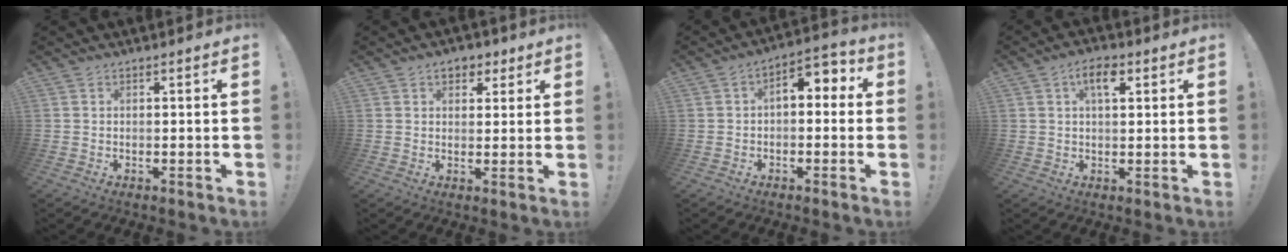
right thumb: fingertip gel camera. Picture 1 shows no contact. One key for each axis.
{"total": 5.3, "fx": 2.7, "fy": 3.9, "fz": 2.4, "tx": -0.024, "ty": -0.005, "tz": 0.047}
{"total": 6.6, "fx": 0.3, "fy": 4.0, "fz": 5.2, "tx": -0.063, "ty": 0.007, "tz": 0.004}
{"total": 6.2, "fx": 2.4, "fy": 3.0, "fz": 4.8, "tx": -0.067, "ty": -0.001, "tz": 0.037}